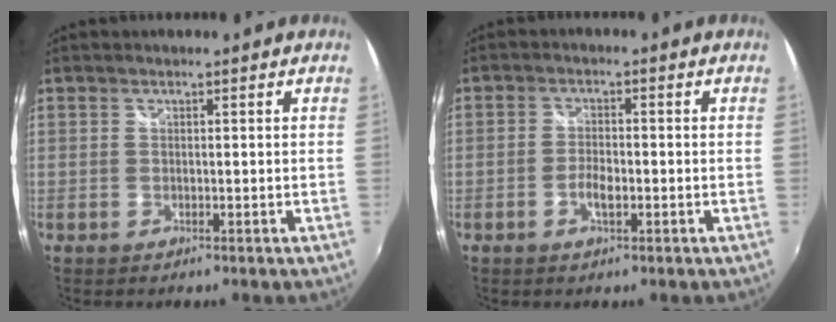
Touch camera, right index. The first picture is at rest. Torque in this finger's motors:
{"motor_torque": [-0.01, 0.01, 0.08, 0.01]}